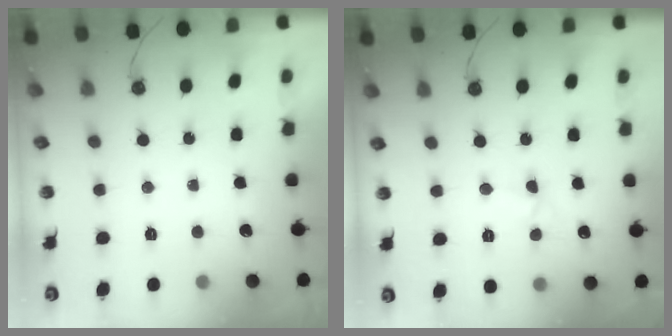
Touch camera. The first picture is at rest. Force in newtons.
{"total": 2.6, "press": 2.5, "slide": 0.3}